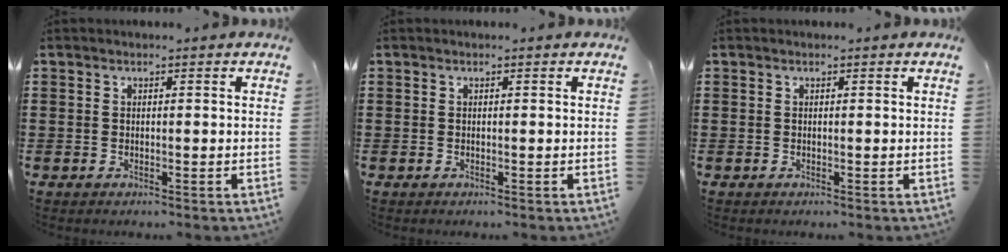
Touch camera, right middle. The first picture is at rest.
{"total": 0.0}
{"total": 0.0}